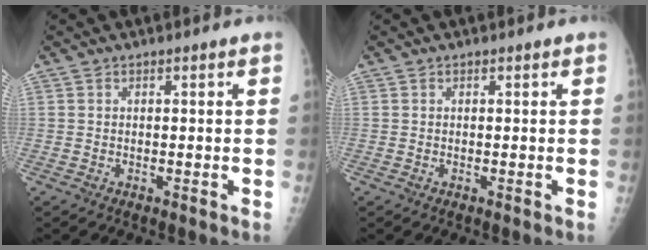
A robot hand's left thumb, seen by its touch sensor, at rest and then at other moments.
{"total": 0.0}